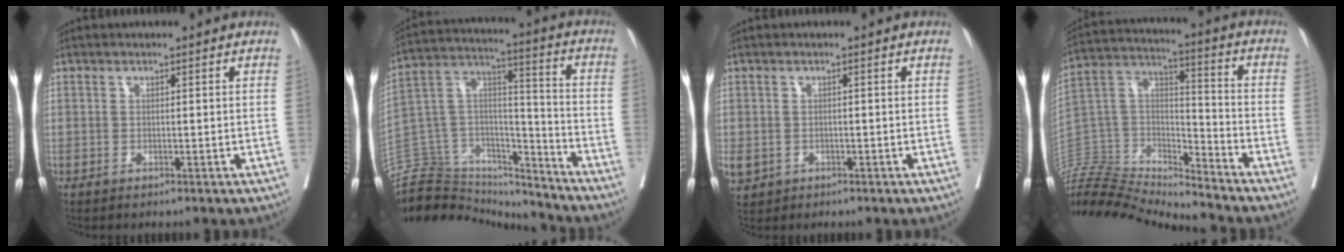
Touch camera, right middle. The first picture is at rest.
{"total": 23.1, "force": [-21.6, 6.6, 5.1], "torque": [-0.136, 0.053, -0.347]}
{"total": 7.3, "force": [-2.7, 6.2, 2.8], "torque": [-0.088, -0.003, -0.033]}
{"total": 19.8, "force": [-19.2, 1.0, 4.7], "torque": [-0.088, 0.043, -0.343]}